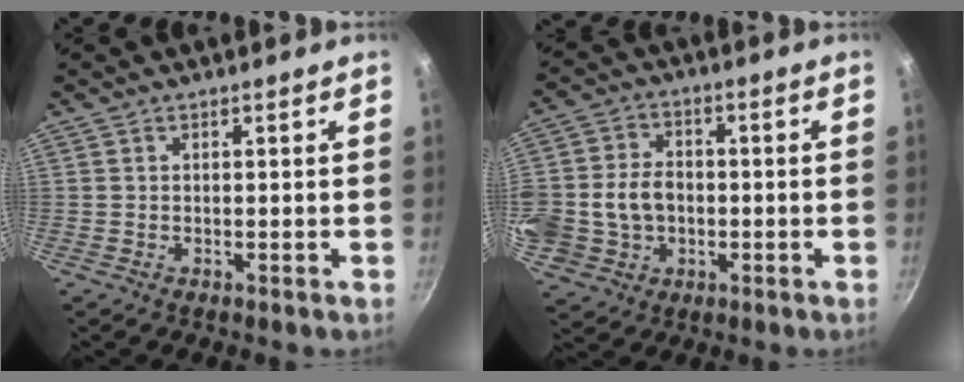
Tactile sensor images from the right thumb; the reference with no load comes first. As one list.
[{"total": 16.1, "force": [-1.5, 13.4, 8.9], "torque": [-0.197, 0.031, -0.018]}]